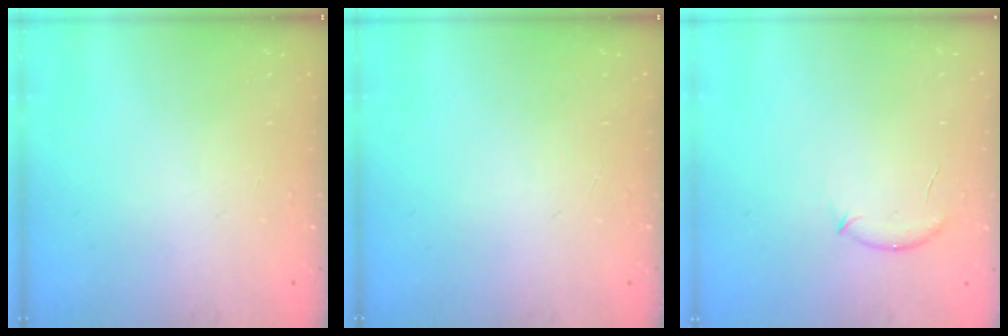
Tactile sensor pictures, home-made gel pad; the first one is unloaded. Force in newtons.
{"total": 0.0}
{"total": 7.4, "press": 7.2, "slide": 1.9}